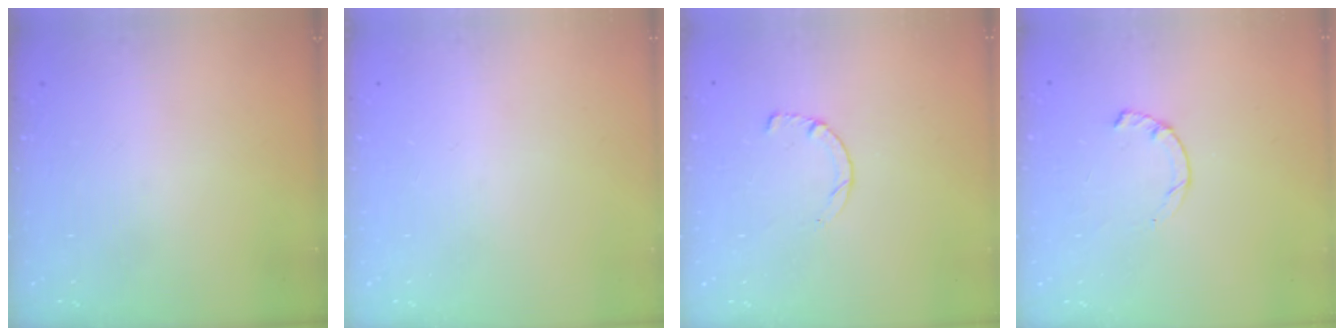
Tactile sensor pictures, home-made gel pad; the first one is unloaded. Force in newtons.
{"total": 0.0}
{"total": 2.5, "press": 2.5, "slide": 0.3}
{"total": 2.3, "press": 2.3, "slide": 0.4}